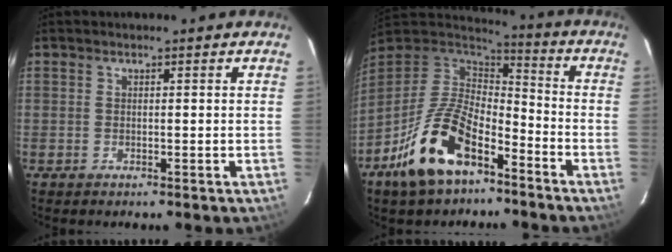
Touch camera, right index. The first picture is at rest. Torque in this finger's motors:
{"motor_torque": [1.10, -1.04, 1.05, 0.21]}